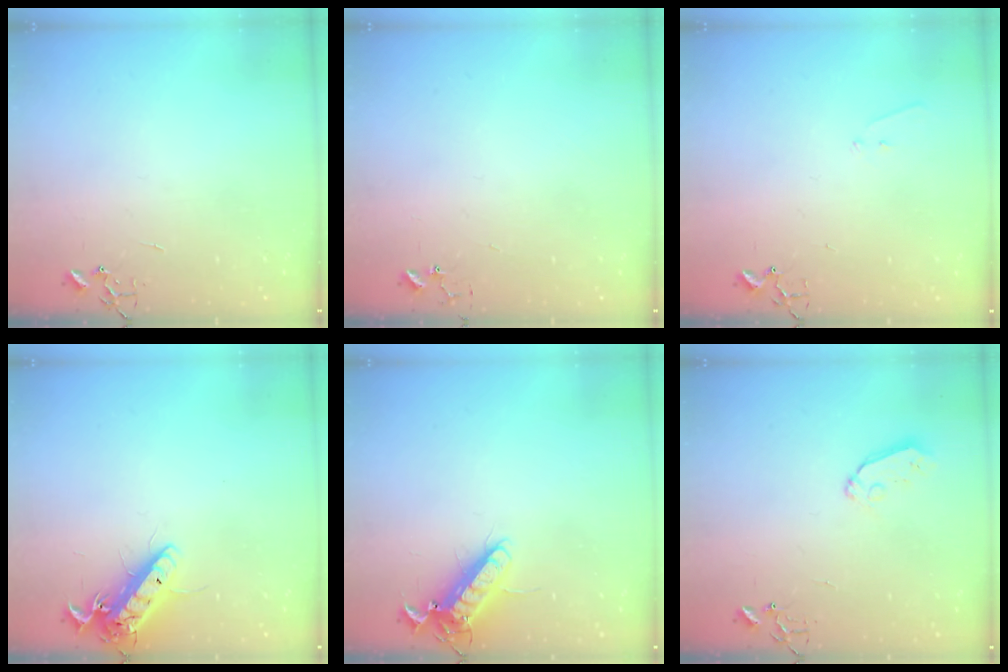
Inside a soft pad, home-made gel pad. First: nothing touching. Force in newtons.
{"total": 3.1, "press": 3.1, "slide": 0.3}
{"total": 5.7, "press": 5.7, "slide": 0.7}
{"total": 14.8, "press": 14.5, "slide": 2.8}
{"total": 12.6, "press": 12.4, "slide": 2.4}
{"total": 6.1, "press": 6.0, "slide": 0.4}